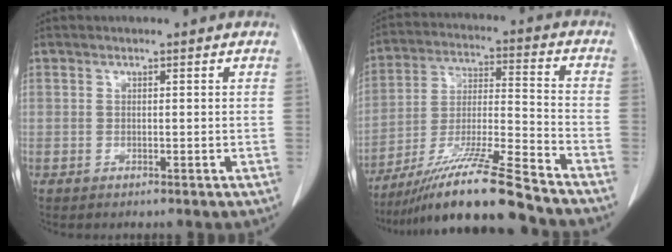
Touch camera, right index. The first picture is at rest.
{"total": 16.9, "force": [-13.8, -0.9, 9.7], "torque": [-0.193, -0.021, -0.248]}